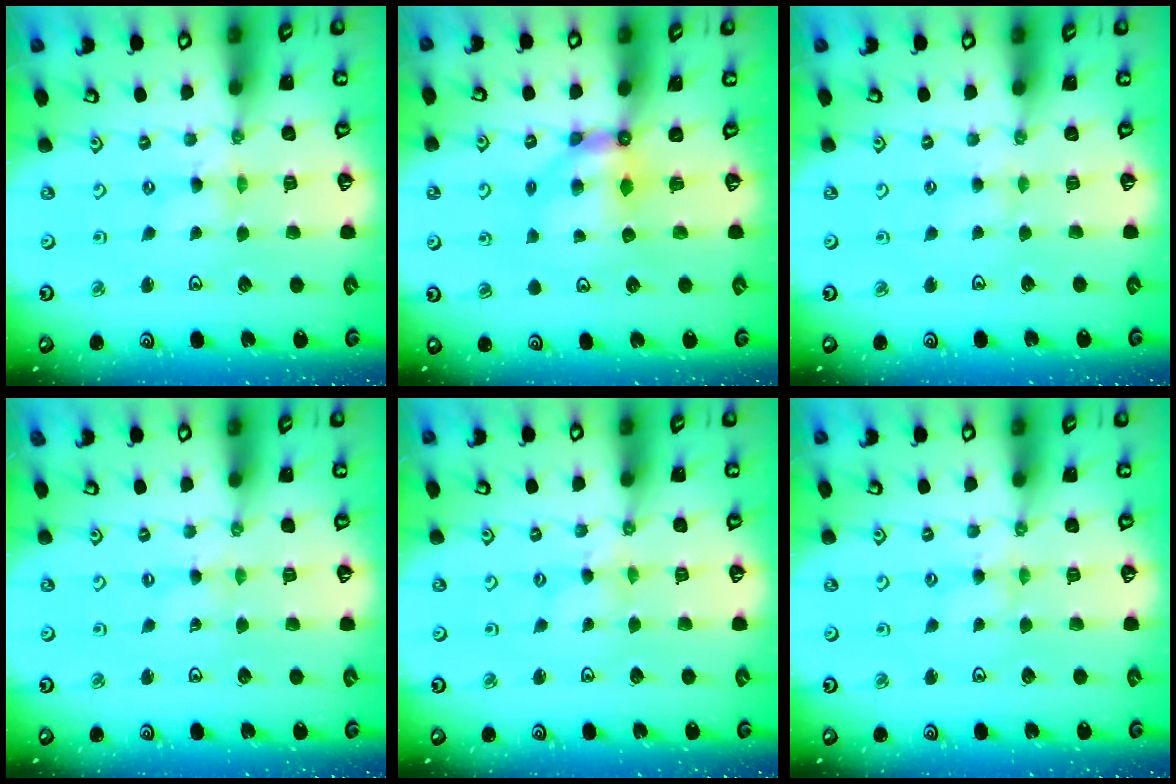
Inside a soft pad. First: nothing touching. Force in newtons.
{"total": 5.8, "press": 5.8, "slide": 0.2}
{"total": 2.2, "press": 2.2, "slide": 0.4}
{"total": 0.0}
{"total": 1.2, "press": 1.2, "slide": 0.3}
{"total": 3.6, "press": 3.6, "slide": 0.5}